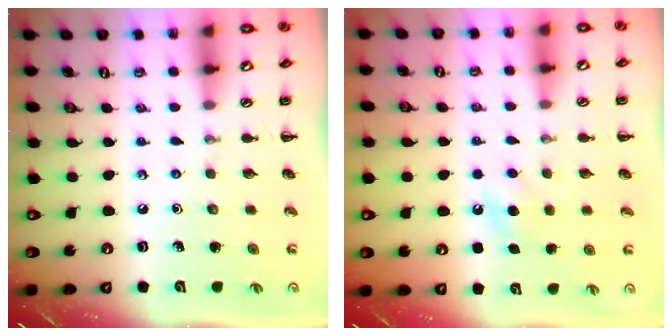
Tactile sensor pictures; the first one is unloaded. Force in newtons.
{"total": 6.2, "press": 6.0, "slide": 1.6}